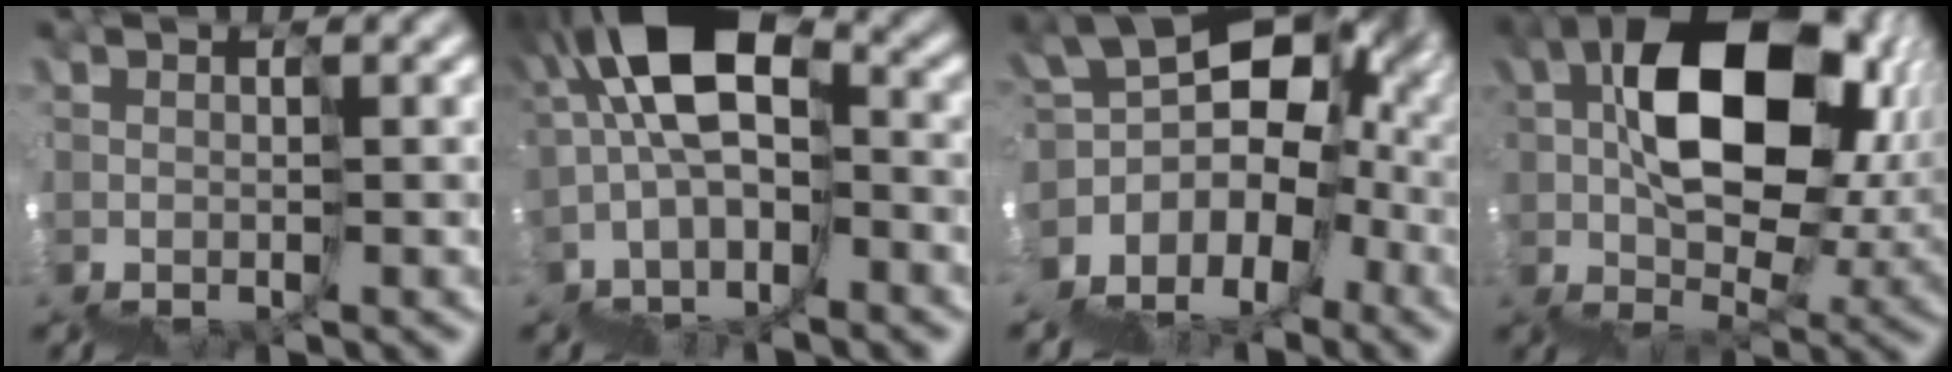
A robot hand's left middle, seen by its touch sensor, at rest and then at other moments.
{"total": 7.6, "force": [-0.2, 4.7, 5.9], "torque": [-0.093, 0.038, -0.006]}
{"total": 8.0, "force": [-1.1, 6.1, 5.1], "torque": [-0.061, 0.019, -0.013]}
{"total": 12.7, "force": [5.0, 8.2, 8.4], "torque": [-0.133, 0.030, 0.080]}